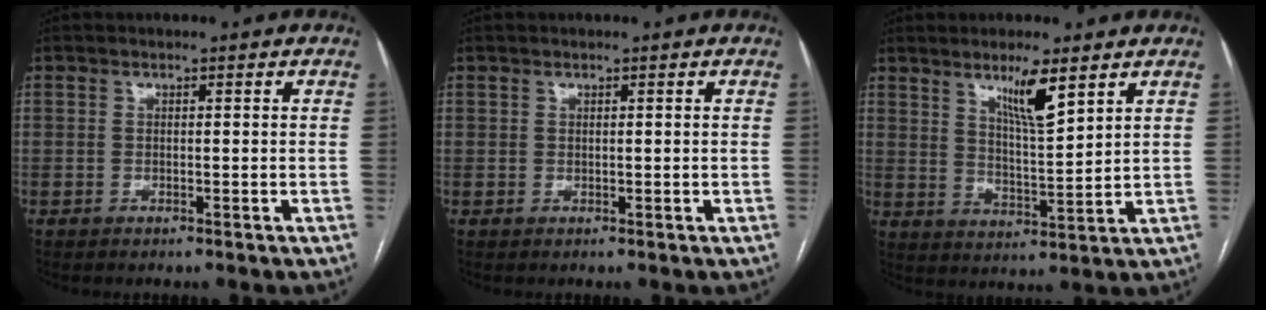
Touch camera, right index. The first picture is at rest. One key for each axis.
{"total": 0.0}
{"total": 7.4, "fx": 4.6, "fy": 0.7, "fz": 5.7, "tx": -0.104, "ty": -0.012, "tz": 0.083}